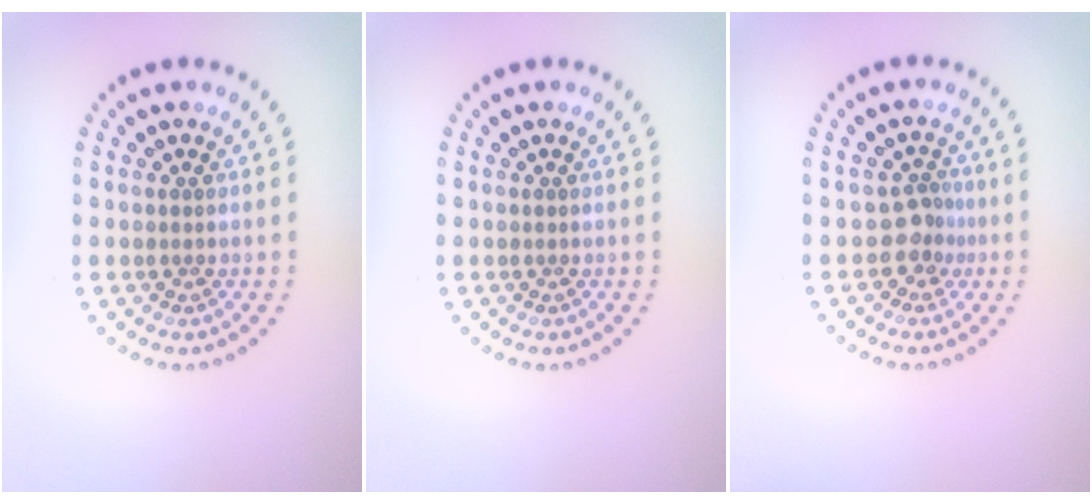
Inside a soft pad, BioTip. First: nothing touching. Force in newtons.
{"total": 0.0}
{"total": 2.4, "press": 1.7, "slide": 1.6}